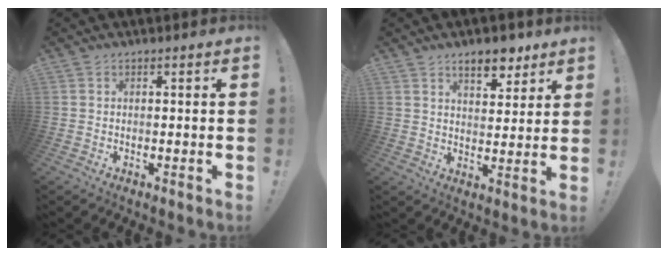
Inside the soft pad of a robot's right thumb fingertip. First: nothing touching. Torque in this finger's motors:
{"motor_torque": [0.71, 1.34, 0.68, 0.31, 0.01]}